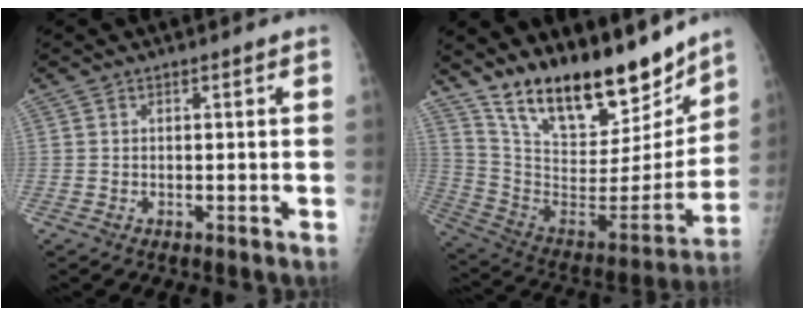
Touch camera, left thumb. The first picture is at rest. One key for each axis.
{"total": 25.5, "fx": 19.5, "fy": 9.1, "fz": 13.6, "tx": -0.191, "ty": -0.092, "tz": 0.330}